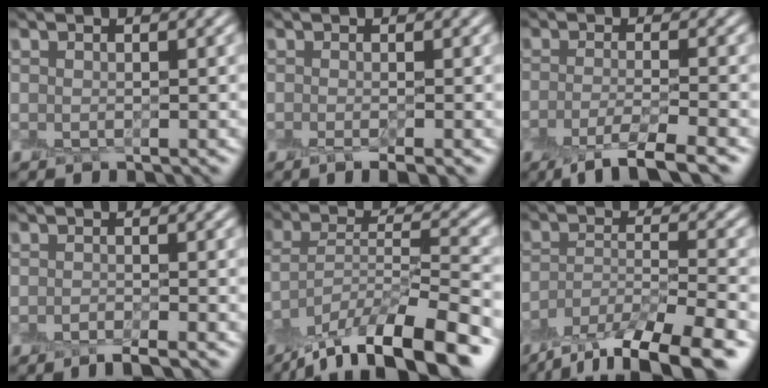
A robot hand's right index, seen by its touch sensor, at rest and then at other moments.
{"total": 1.9, "force": [-0.7, 0.4, 1.7], "torque": [-0.021, -0.007, -0.013]}
{"total": 4.9, "force": [-3.0, 1.1, 3.7], "torque": [-0.061, -0.009, -0.060]}
{"total": 2.2, "force": [-1.7, 0.4, 1.3], "torque": [-0.020, -0.004, -0.035]}
{"total": 12.8, "force": [-9.5, 3.7, 7.8], "torque": [-0.145, 0.000, -0.161]}
{"total": 10.5, "force": [-8.3, 3.1, 5.7], "torque": [-0.101, -0.011, -0.140]}